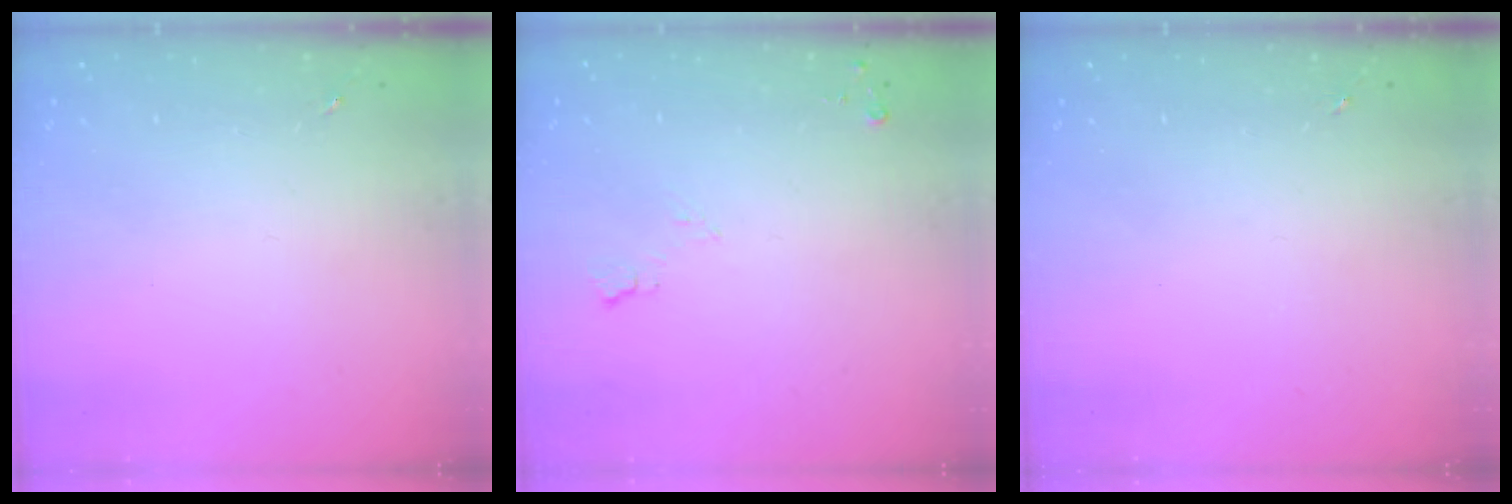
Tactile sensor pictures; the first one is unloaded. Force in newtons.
{"total": 5.7, "press": 5.6, "slide": 0.7}
{"total": 0.0}